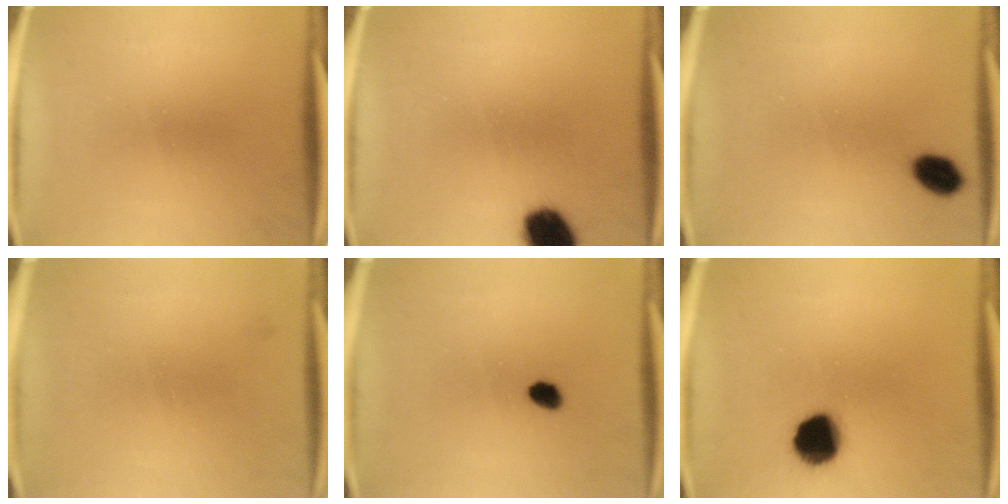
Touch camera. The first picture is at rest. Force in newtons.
{"total": 9.6}
{"total": 5.2}
{"total": 1.1}
{"total": 2.5}
{"total": 10.6}